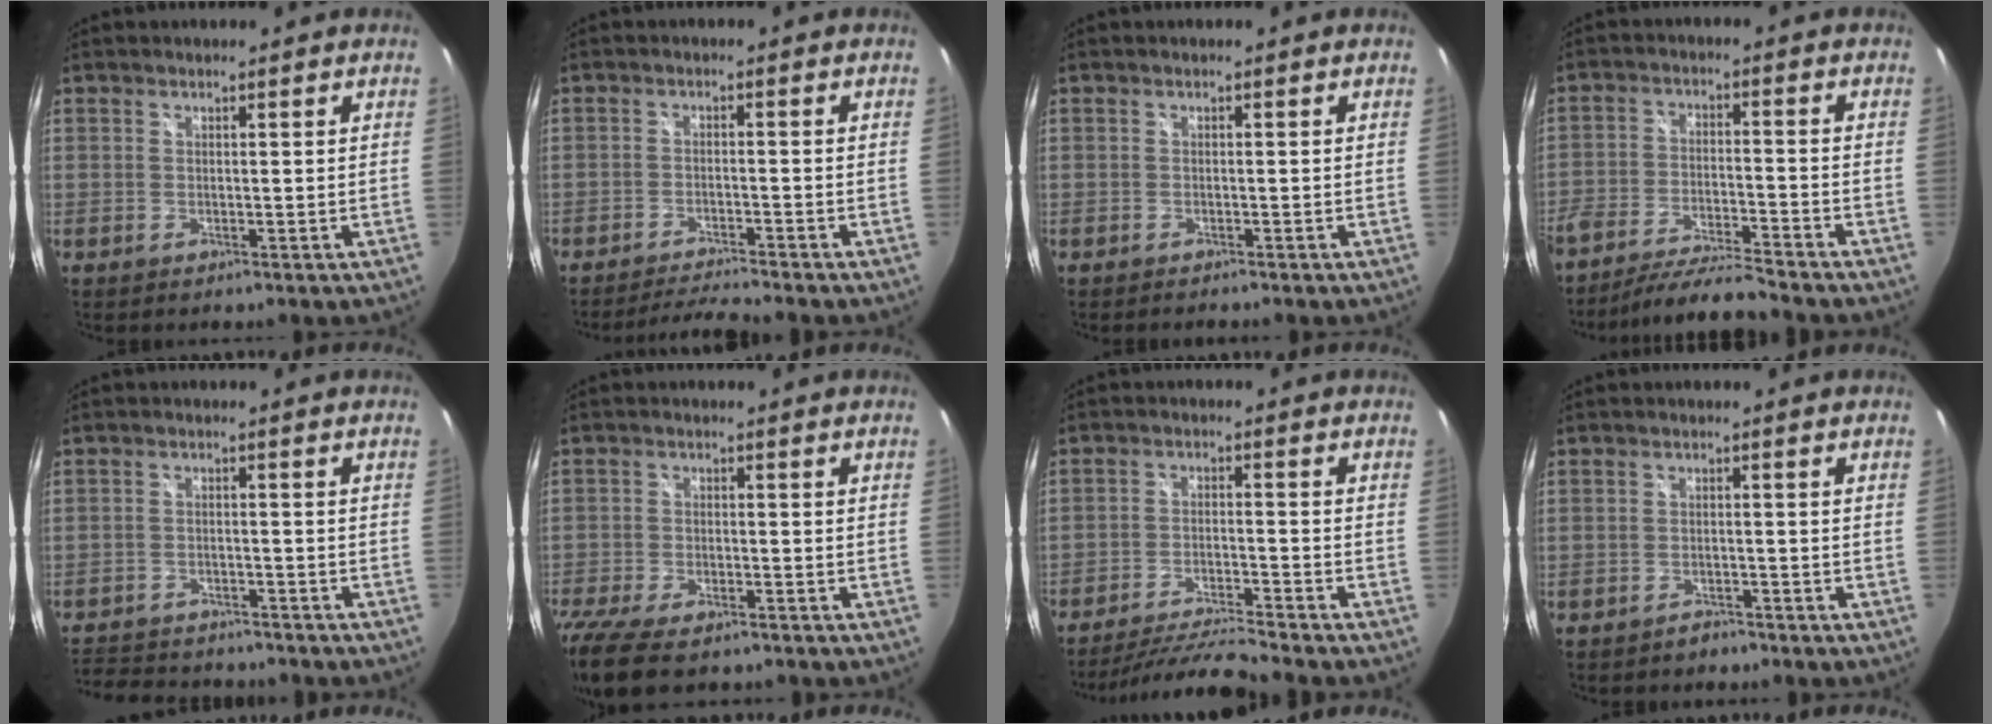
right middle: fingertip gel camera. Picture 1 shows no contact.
{"total": 5.2, "force": [-5.0, -0.6, 1.3], "torque": [-0.047, -0.001, -0.090]}
{"total": 1.5, "force": [-1.4, 0.2, 0.4], "torque": [-0.011, -0.011, -0.024]}
{"total": 9.9, "force": [-9.1, 0.0, 3.9], "torque": [-0.092, -0.011, -0.163]}
{"total": 14.2, "force": [-12.2, 5.0, 5.2], "torque": [-0.128, -0.005, -0.181]}
{"total": 13.7, "force": [-10.7, 4.8, 7.2], "torque": [-0.179, -0.050, -0.186]}
{"total": 9.6, "force": [-9.0, -1.0, 3.1], "torque": [-0.078, -0.004, -0.162]}
{"total": 2.3, "force": [-2.0, 1.1, 0.3], "torque": [-0.010, -0.002, -0.030]}